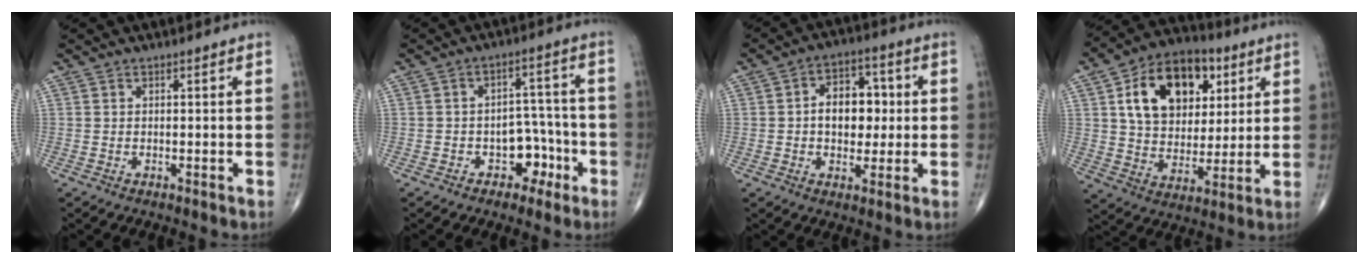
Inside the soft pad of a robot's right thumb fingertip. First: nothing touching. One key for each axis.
{"total": 7.0, "fx": -3.2, "fy": 5.1, "fz": 3.7, "tx": -0.016, "ty": 0.045, "tz": -0.045}
{"total": 10.2, "fx": 0.5, "fy": 7.0, "fz": 7.5, "tx": -0.074, "ty": 0.017, "tz": 0.004}
{"total": 19.4, "fx": 6.7, "fy": 13.1, "fz": 12.6, "tx": -0.172, "ty": -0.010, "tz": 0.111}